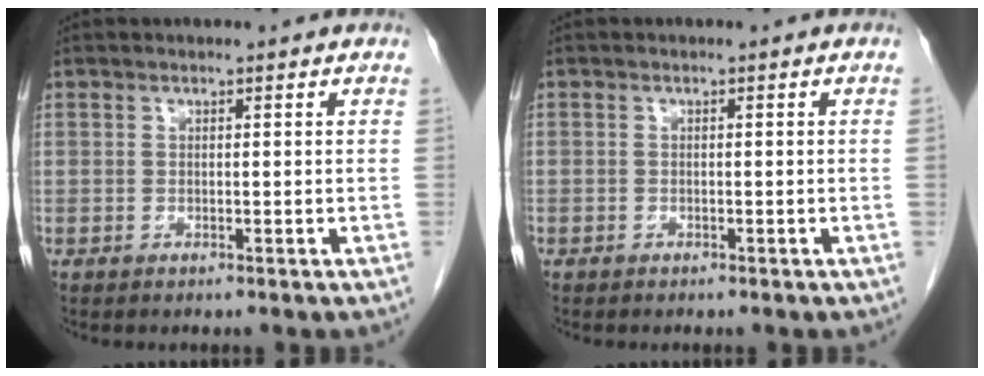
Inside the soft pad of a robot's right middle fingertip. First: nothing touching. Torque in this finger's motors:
{"motor_torque": [0.35, -0.40, -0.70, -0.21]}